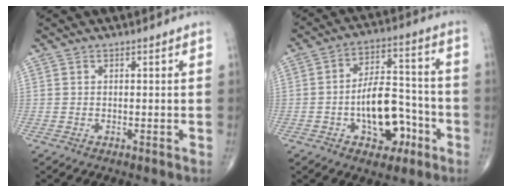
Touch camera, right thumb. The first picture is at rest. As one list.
[{"total": 13.4, "force": [-4.6, 7.6, 10.0], "torque": [-0.128, 0.048, -0.070]}]